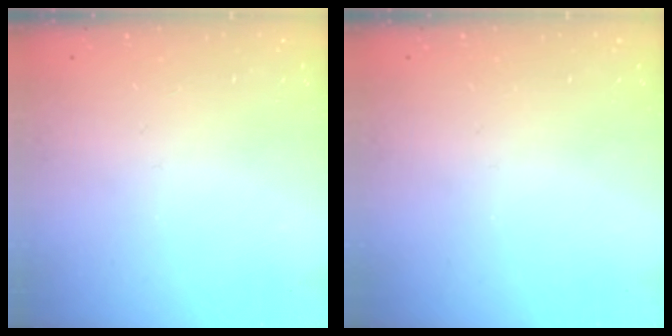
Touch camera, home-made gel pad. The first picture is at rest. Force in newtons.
{"total": 0.0}